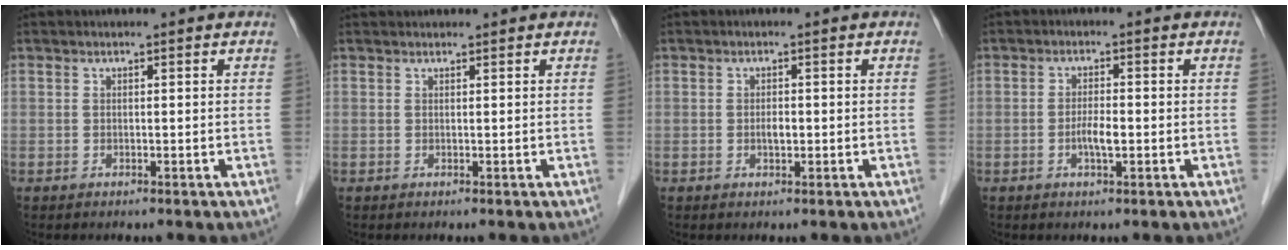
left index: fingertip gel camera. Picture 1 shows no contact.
{"total": 0.5, "force": [-0.4, 0.2, 0.2], "torque": [0.001, 0.010, -0.014]}
{"total": 2.6, "force": [-2.4, 0.5, 1.0], "torque": [-0.015, -0.015, -0.044]}
{"total": 3.8, "force": [-2.9, 0.5, 2.3], "torque": [-0.043, -0.015, -0.054]}